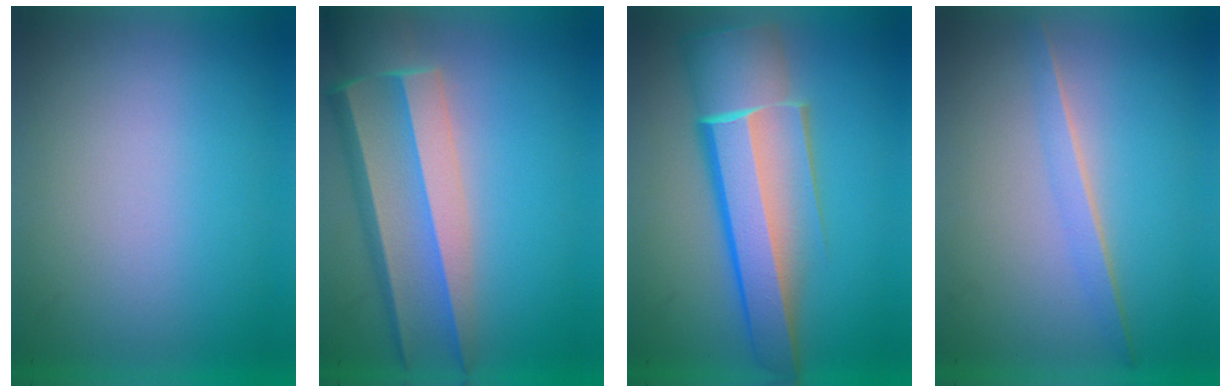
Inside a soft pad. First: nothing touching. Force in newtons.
{"total": 7.7}
{"total": 8.3}
{"total": 1.4}